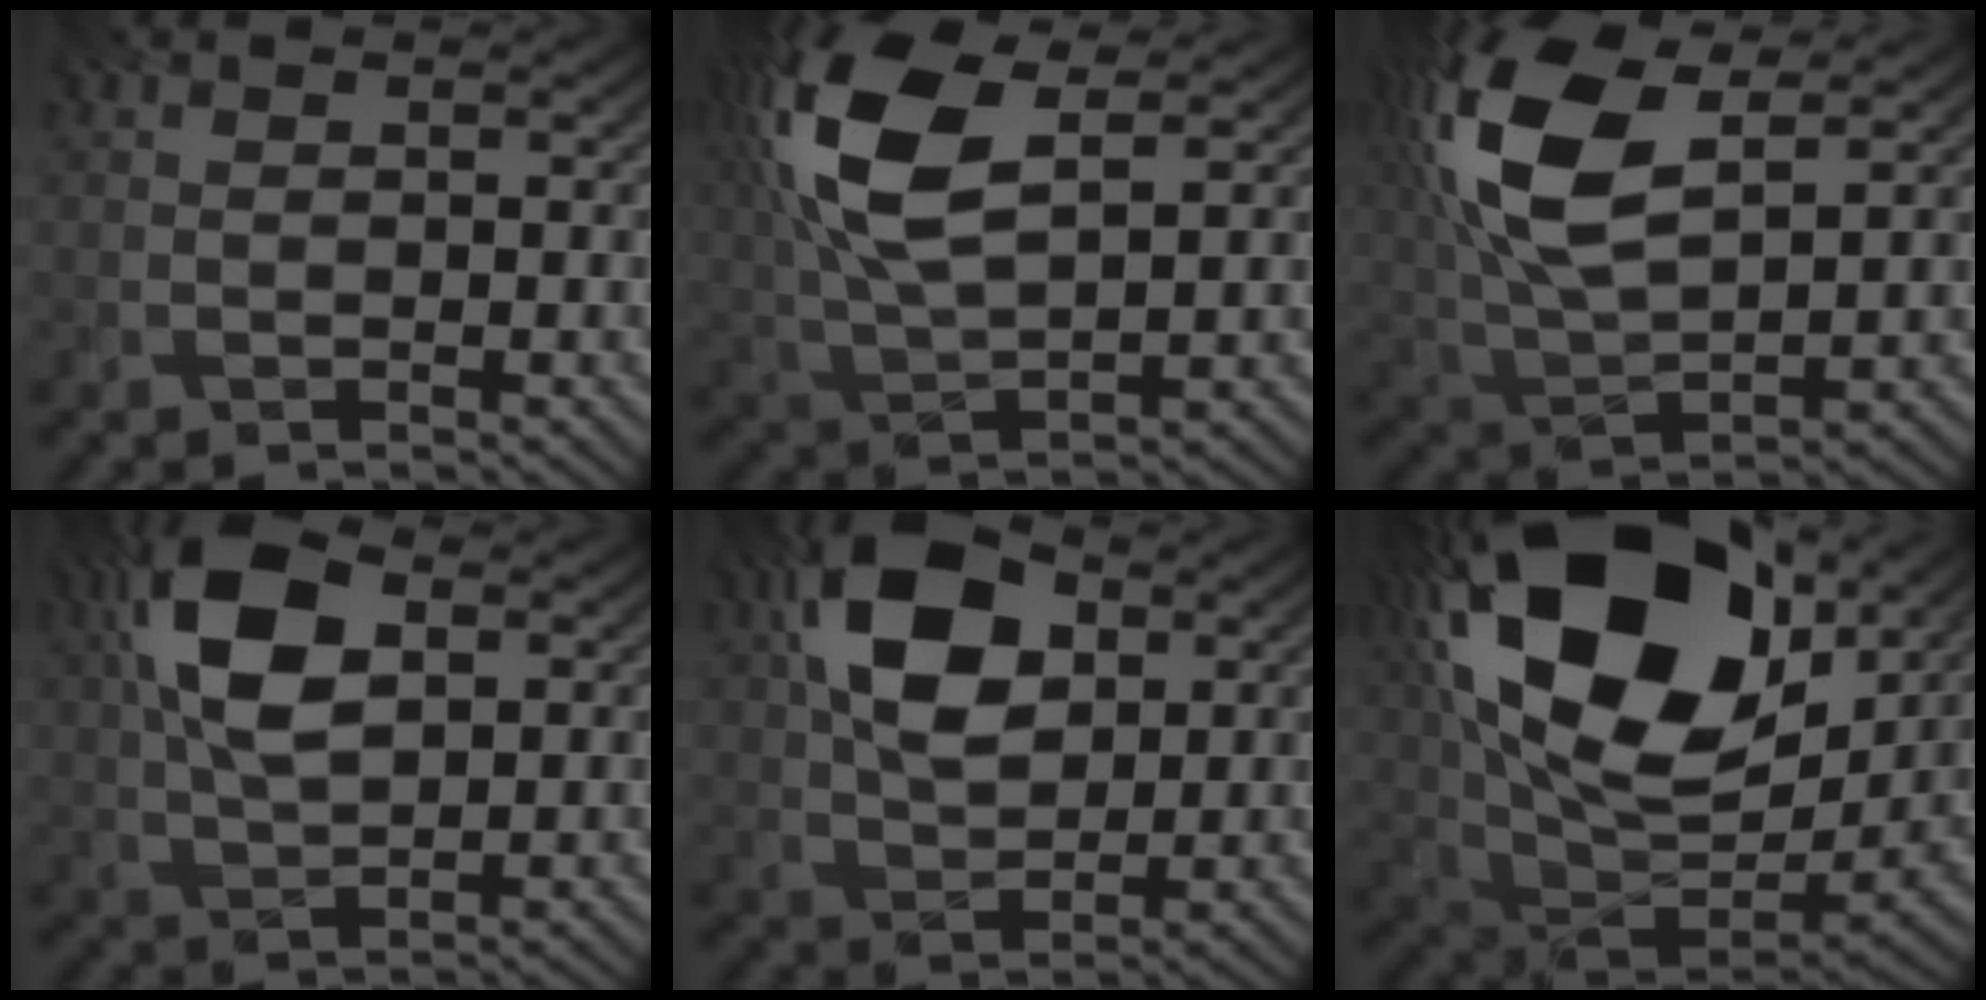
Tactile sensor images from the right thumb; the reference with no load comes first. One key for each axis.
{"total": 14.1, "fx": 4.9, "fy": 6.2, "fz": 11.6, "tx": -0.278, "ty": 0.013, "tz": 0.096}
{"total": 15.5, "fx": 5.6, "fy": 7.1, "fz": 12.5, "tx": -0.302, "ty": 0.016, "tz": 0.110}
{"total": 10.9, "fx": 3.3, "fy": 5.5, "fz": 8.9, "tx": -0.204, "ty": 0.015, "tz": 0.055}
{"total": 11.7, "fx": 3.8, "fy": 7.0, "fz": 8.6, "tx": -0.187, "ty": 0.019, "tz": 0.066}
{"total": 23.8, "fx": 10.0, "fy": 13.6, "fz": 16.7, "tx": -0.351, "ty": 0.046, "tz": 0.166}